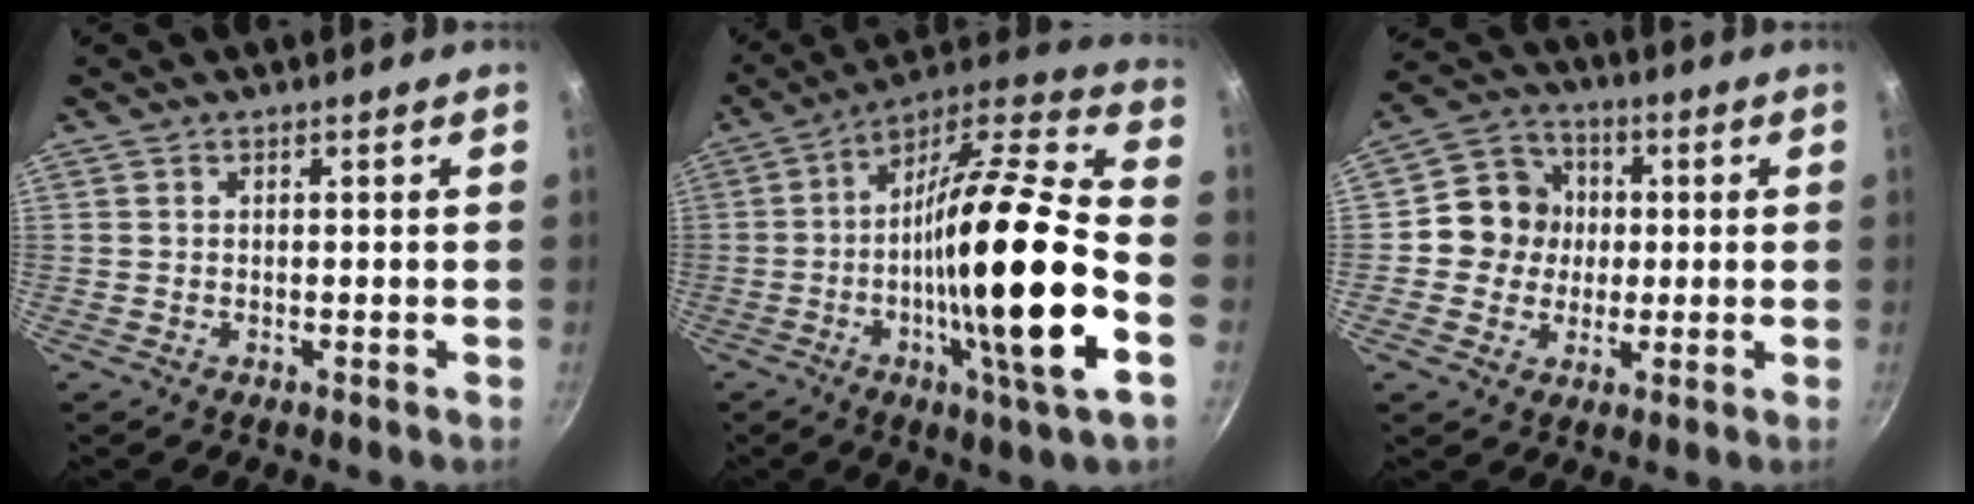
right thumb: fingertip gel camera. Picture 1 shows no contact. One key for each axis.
{"total": 27.3, "fx": -6.1, "fy": 4.8, "fz": 26.2, "tx": -0.413, "ty": 0.018, "tz": -0.112}
{"total": 9.6, "fx": 0.3, "fy": 9.1, "fz": 3.2, "tx": -0.012, "ty": 0.020, "tz": -0.012}